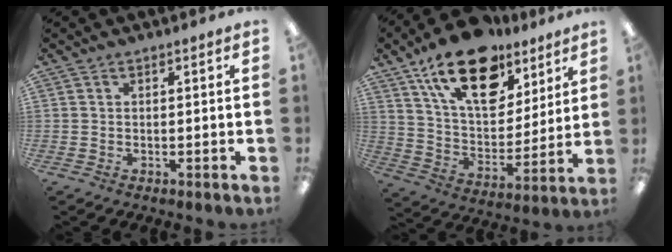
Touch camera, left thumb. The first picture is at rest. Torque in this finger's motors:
{"motor_torque": [0.36, 0.83, 1.70, -1.07, 0.48]}